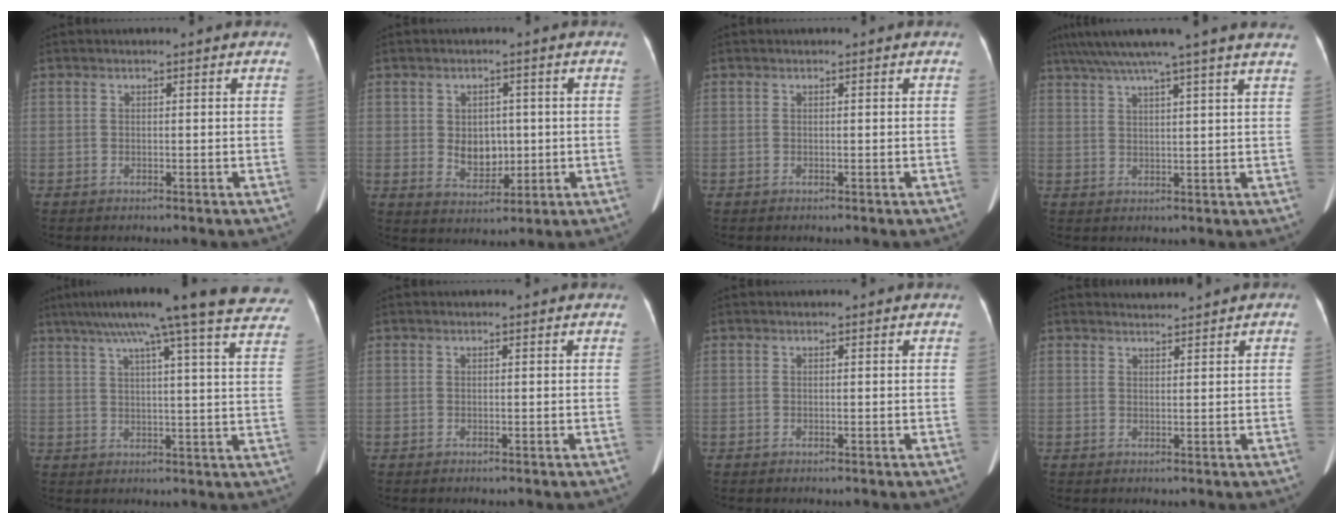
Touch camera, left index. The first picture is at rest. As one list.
[{"total": 5.2, "force": [0.1, 3.8, 3.5], "torque": [-0.057, 0.003, 0.013]}, {"total": 0.0}, {"total": 14.4, "force": [11.8, -1.7, 8.0], "torque": [-0.137, 0.022, 0.154]}, {"total": 28.2, "force": [23.2, 1.2, 16.0], "torque": [-0.209, -0.003, 0.288]}, {"total": 0.0}, {"total": 0.0}, {"total": 1.3, "force": [1.2, -0.3, -0.2], "torque": [0.004, 0.007, 0.023]}]